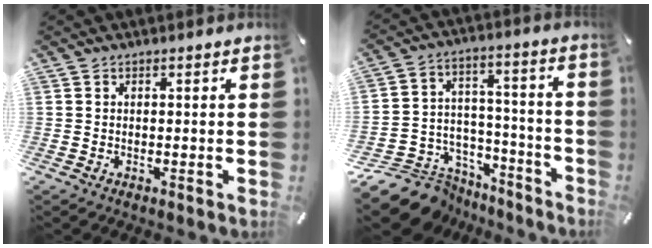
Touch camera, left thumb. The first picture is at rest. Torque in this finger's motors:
{"motor_torque": [-0.96, 1.04, 0.03, 0.27, 0.00]}